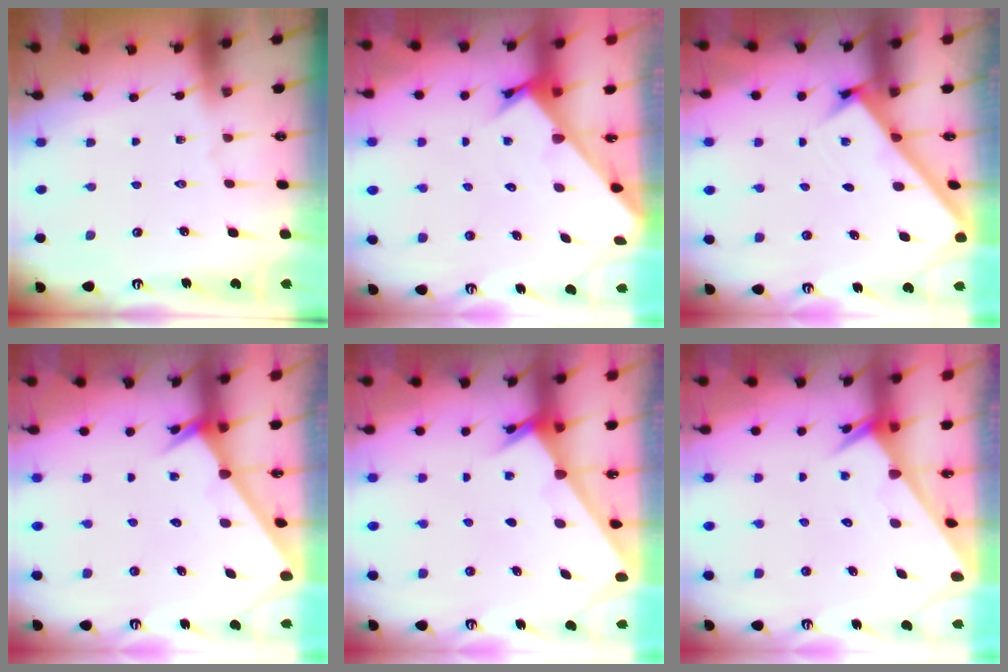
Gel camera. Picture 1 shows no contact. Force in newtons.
{"total": 2.6, "press": 2.6, "slide": 0.2}
{"total": 2.4, "press": 2.4, "slide": 0.2}
{"total": 2.6, "press": 2.6, "slide": 0.0}
{"total": 2.1, "press": 2.1, "slide": 0.3}
{"total": 2.4, "press": 2.4, "slide": 0.0}